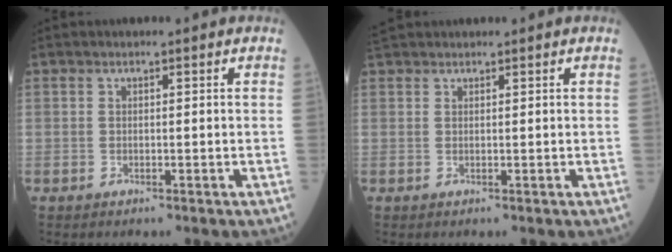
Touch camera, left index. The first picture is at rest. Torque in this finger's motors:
{"motor_torque": [-0.43, -0.88, 0.07, 0.03]}